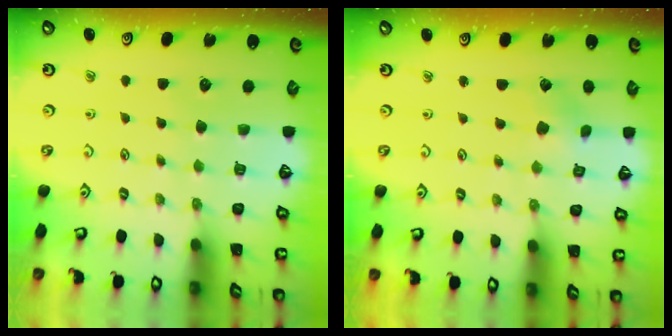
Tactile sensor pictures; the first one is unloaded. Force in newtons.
{"total": 2.1, "press": 2.1, "slide": 0.2}